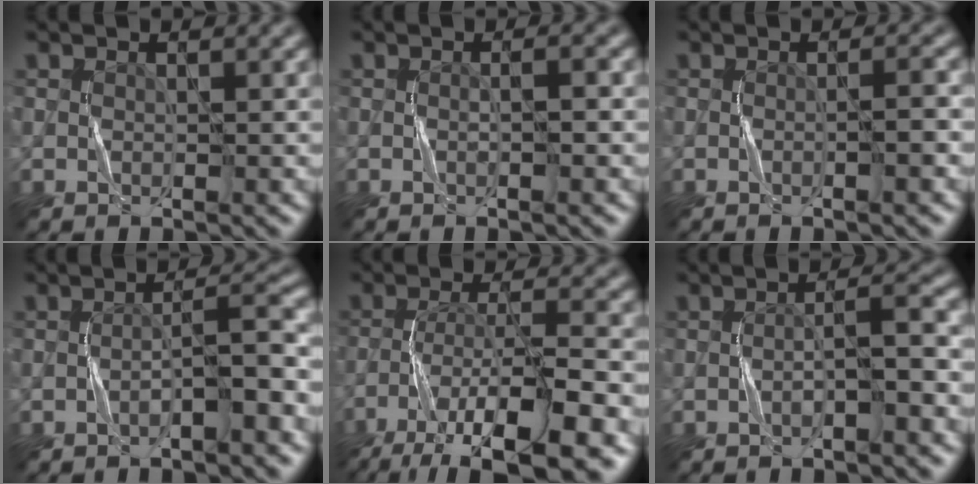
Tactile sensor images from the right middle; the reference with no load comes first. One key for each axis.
{"total": 1.9, "fx": 0.0, "fy": 0.5, "fz": 1.9, "tx": -0.011, "ty": -0.004, "tz": -0.010}
{"total": 2.4, "fx": -0.4, "fy": 0.7, "fz": 2.3, "tx": -0.012, "ty": 0.005, "tz": -0.018}
{"total": 3.8, "fx": -1.5, "fy": 0.4, "fz": 3.5, "tx": -0.052, "ty": 0.019, "tz": -0.031}
{"total": 11.7, "fx": -7.5, "fy": 2.7, "fz": 8.5, "tx": -0.152, "ty": -0.005, "tz": -0.119}
{"total": 3.0, "fx": -1.1, "fy": 0.3, "fz": 2.8, "tx": -0.043, "ty": 0.015, "tz": -0.025}